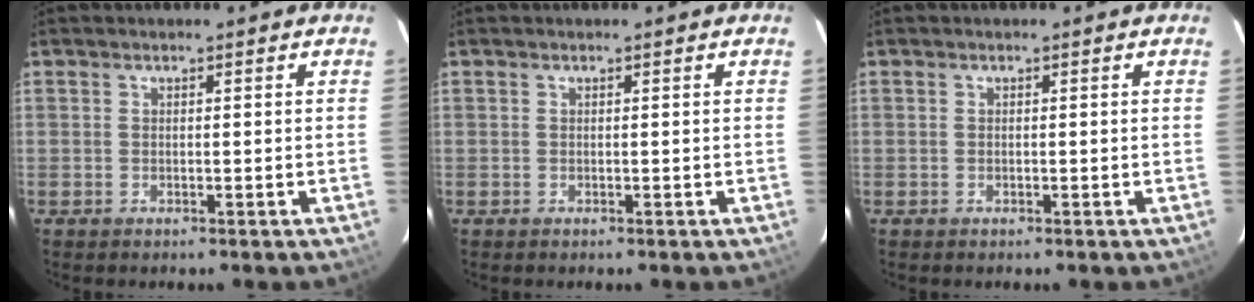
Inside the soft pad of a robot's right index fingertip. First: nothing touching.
{"total": 0.0}
{"total": 0.0}